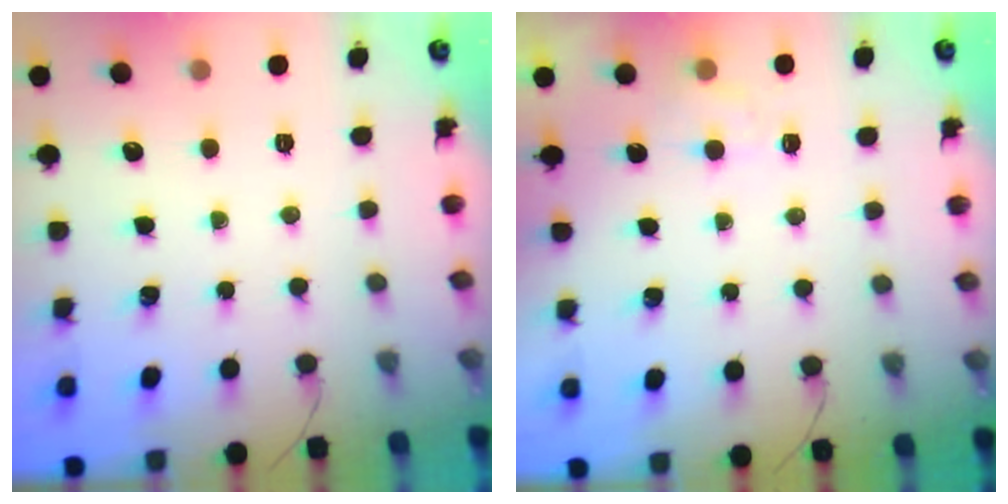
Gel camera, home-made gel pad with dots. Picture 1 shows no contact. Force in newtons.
{"total": 2.5, "press": 2.0, "slide": 1.5}